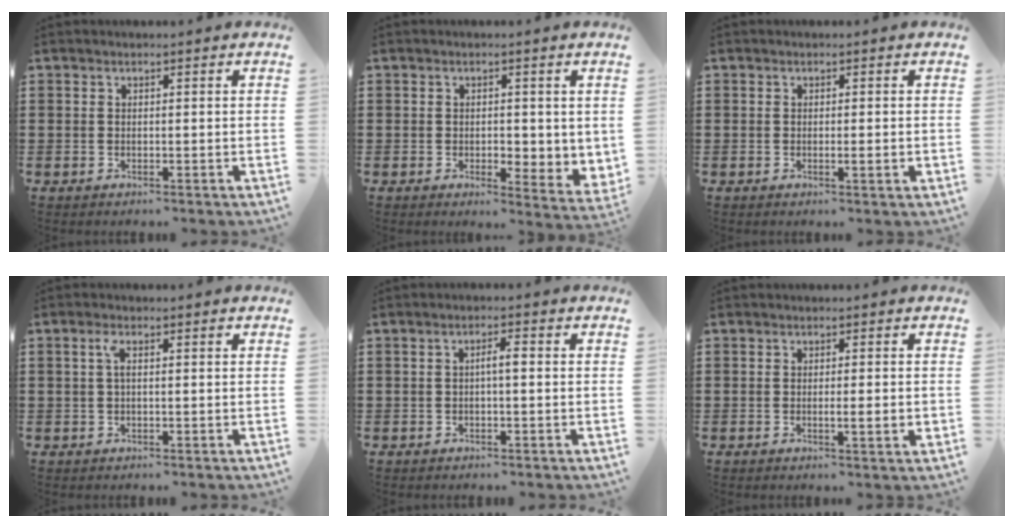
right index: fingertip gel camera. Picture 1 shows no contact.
{"total": 2.4, "force": [0.3, 1.6, 1.8], "torque": [-0.032, 0.001, 0.003]}
{"total": 1.6, "force": [-0.3, 0.0, 1.6], "torque": [-0.026, -0.007, -0.005]}
{"total": 2.0, "force": [0.2, 0.4, 1.9], "torque": [-0.039, 0.004, 0.002]}
{"total": 2.0, "force": [-0.2, 0.3, 2.0], "torque": [-0.037, 0.004, -0.006]}
{"total": 2.7, "force": [-0.5, 0.0, 2.6], "torque": [-0.043, -0.007, -0.009]}